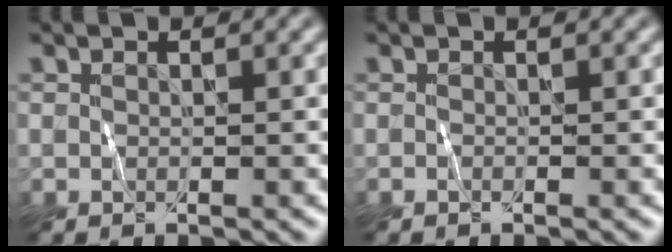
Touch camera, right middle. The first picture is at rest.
{"total": 0.0}